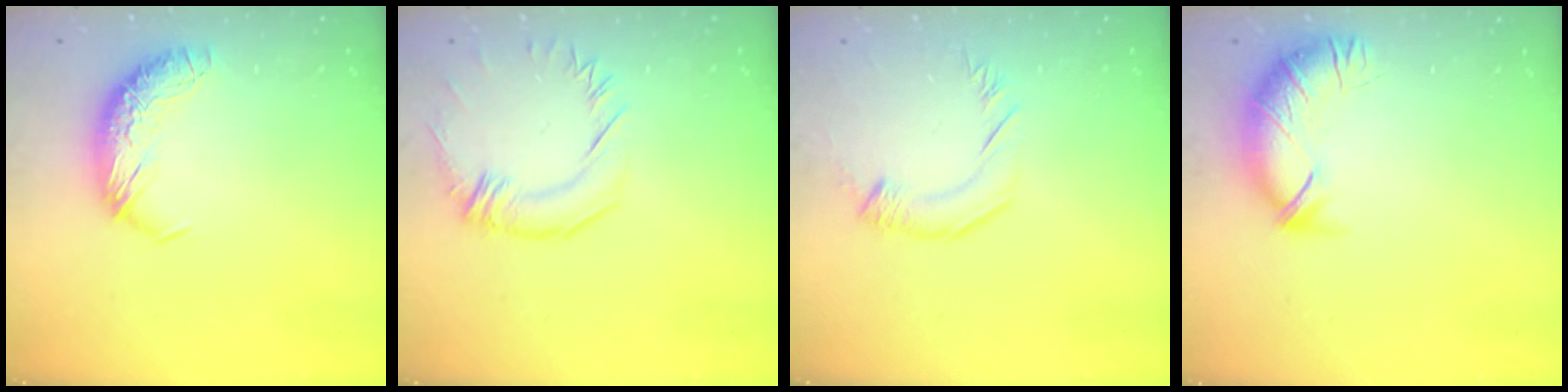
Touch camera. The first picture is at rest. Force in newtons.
{"total": 0.9, "press": 0.1, "slide": 0.9}
{"total": 2.8, "press": 2.7, "slide": 0.5}
{"total": 3.9, "press": 3.2, "slide": 2.4}